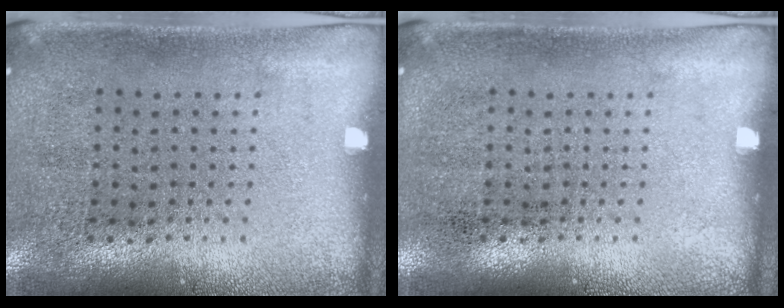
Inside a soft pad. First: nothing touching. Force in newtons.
{"total": 0.0}